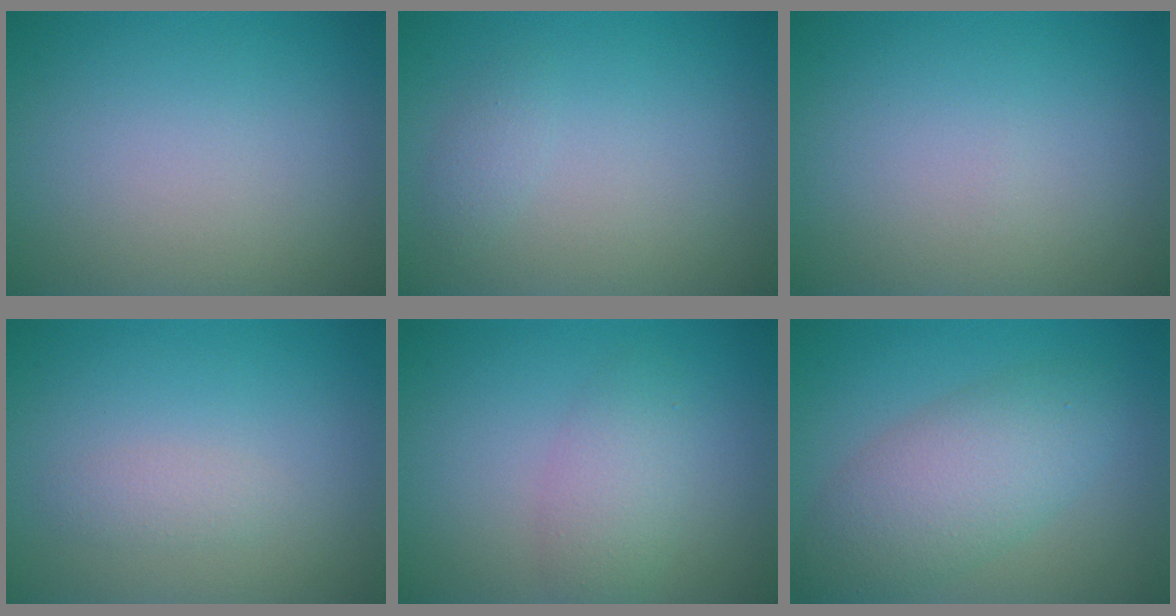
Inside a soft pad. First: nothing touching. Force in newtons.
{"total": 1.1, "press": 1.1, "slide": 0.1}
{"total": 0.0}
{"total": 1.2, "press": 1.2, "slide": 0.1}
{"total": 1.9, "press": 1.9, "slide": 0.1}
{"total": 5.9, "press": 5.9, "slide": 0.3}